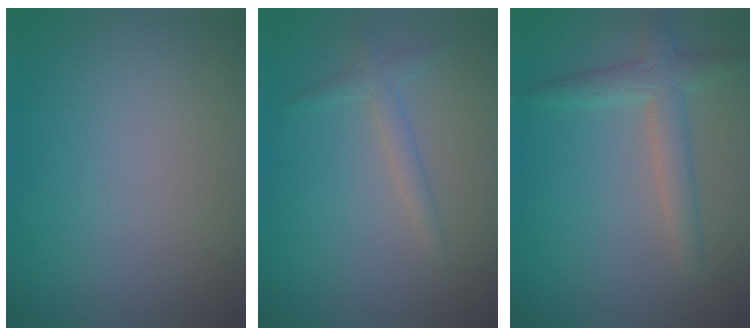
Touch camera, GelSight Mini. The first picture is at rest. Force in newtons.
{"total": 1.6, "press": 1.6, "slide": 0.1}
{"total": 3.2, "press": 3.2, "slide": 0.2}